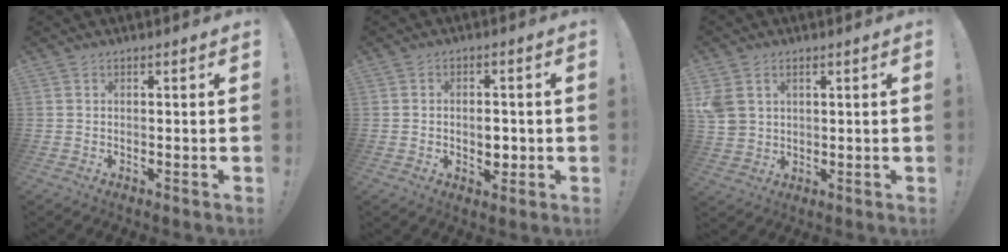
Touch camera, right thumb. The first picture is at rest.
{"total": 4.9, "force": [-0.9, 3.8, 2.9], "torque": [-0.024, 0.003, -0.017]}
{"total": 5.8, "force": [2.4, 4.6, 2.7], "torque": [-0.061, -0.007, 0.048]}